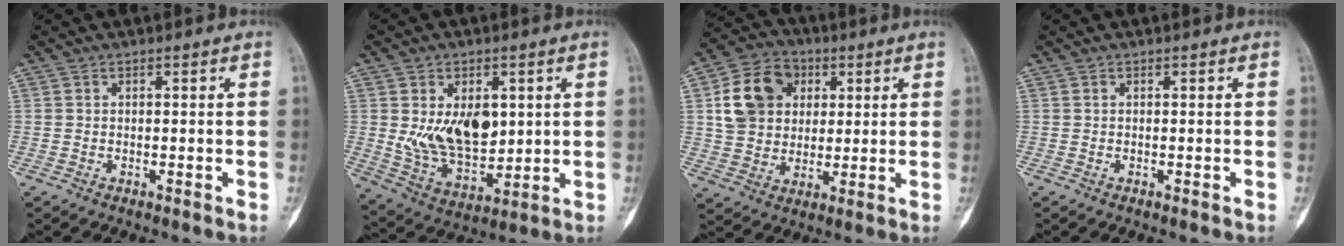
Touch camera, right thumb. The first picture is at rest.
{"total": 13.0, "force": [2.3, 8.1, 9.8], "torque": [-0.133, -0.022, 0.058]}
{"total": 13.4, "force": [3.5, 10.9, 6.9], "torque": [-0.102, 0.003, 0.061]}
{"total": 0.0}